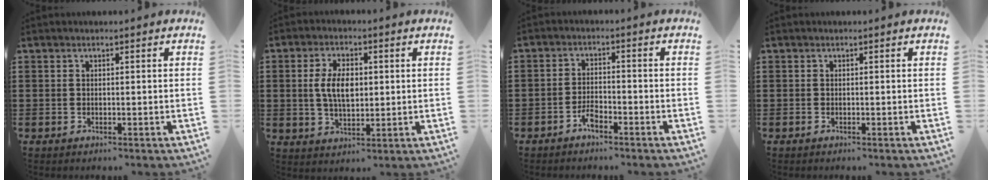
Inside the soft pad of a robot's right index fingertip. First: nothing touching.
{"total": 6.3, "force": [0.5, 3.4, 5.3], "torque": [-0.113, 0.003, 0.002]}
{"total": 2.4, "force": [-1.9, 0.7, 1.3], "torque": [-0.028, 0.002, -0.037]}
{"total": 0.0}